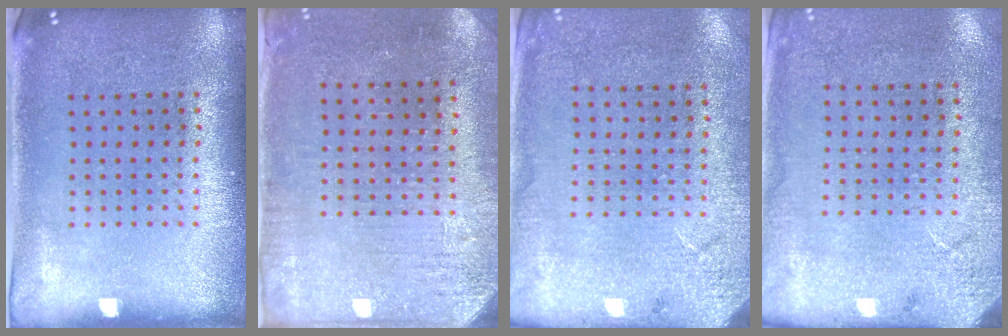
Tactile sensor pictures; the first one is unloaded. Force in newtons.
{"total": 3.1, "press": 2.6, "slide": 1.7}
{"total": 2.6, "press": 2.4, "slide": 0.9}
{"total": 2.7, "press": 2.2, "slide": 1.5}